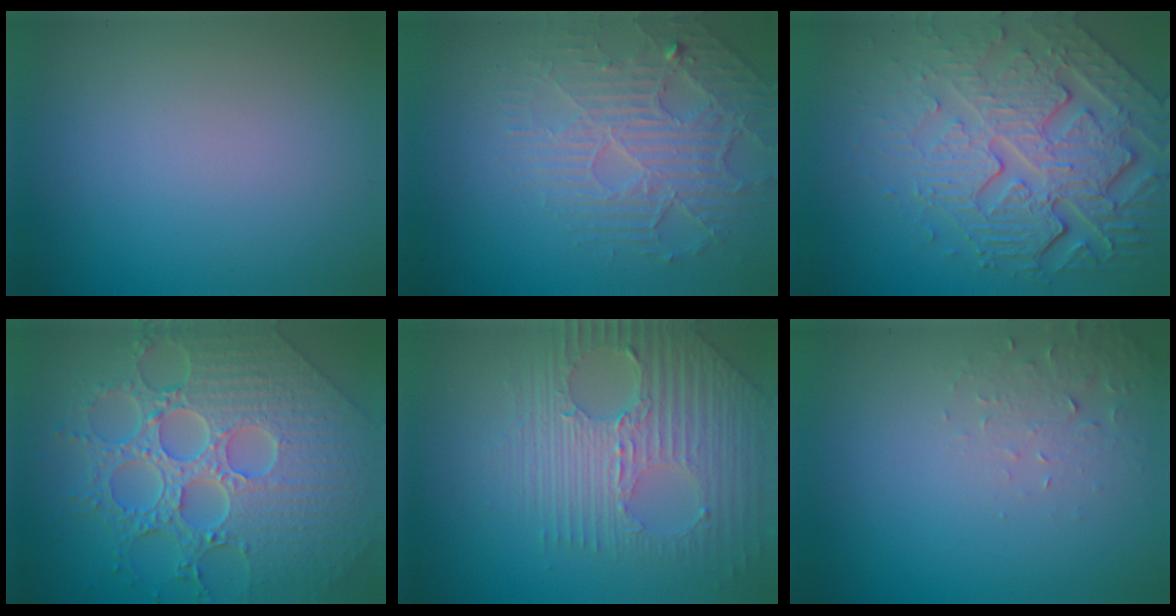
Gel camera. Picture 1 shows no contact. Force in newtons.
{"total": 4.1, "press": 3.8, "slide": 1.6}
{"total": 8.5, "press": 5.8, "slide": 6.2}
{"total": 9.8, "press": 7.1, "slide": 6.8}
{"total": 7.2, "press": 5.0, "slide": 5.3}
{"total": 1.9, "press": 1.8, "slide": 0.4}